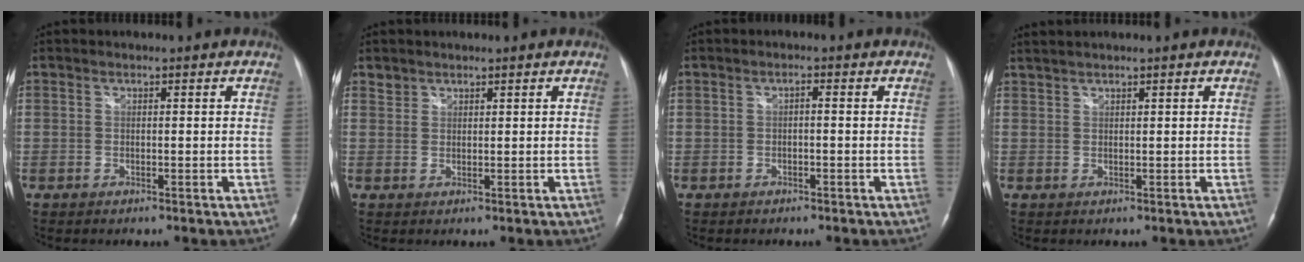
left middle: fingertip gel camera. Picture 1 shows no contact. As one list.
[{"total": 1.2, "force": [1.0, 0.6, -0.2], "torque": [0.009, 0.004, 0.016]}, {"total": 0.9, "force": [-0.2, 0.2, 0.9], "torque": [-0.013, -0.002, -0.007]}, {"total": 1.9, "force": [1.7, -0.2, 0.9], "torque": [-0.021, 0.014, 0.036]}]